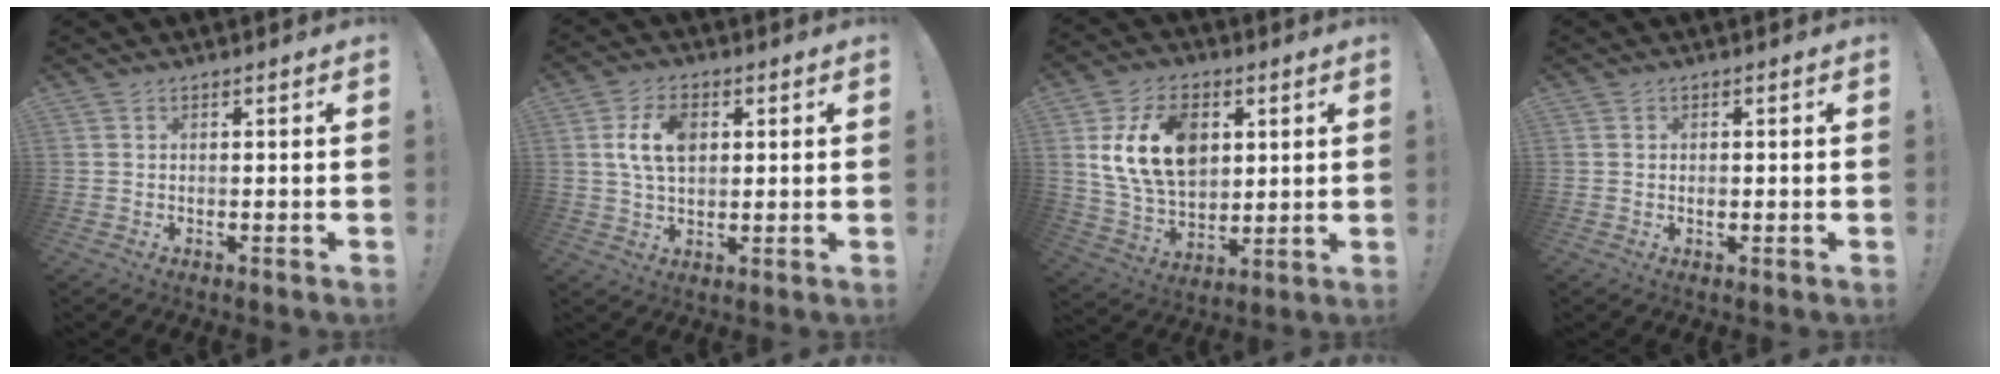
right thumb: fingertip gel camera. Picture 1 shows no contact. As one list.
[{"total": 9.8, "force": [2.2, 6.3, 7.2], "torque": [-0.131, 0.006, 0.039]}, {"total": 18.4, "force": [5.1, 12.9, 12.1], "torque": [-0.215, -0.018, 0.094]}, {"total": 1.1, "force": [-0.2, 1.0, 0.3], "torque": [0.003, -0.001, -0.006]}]